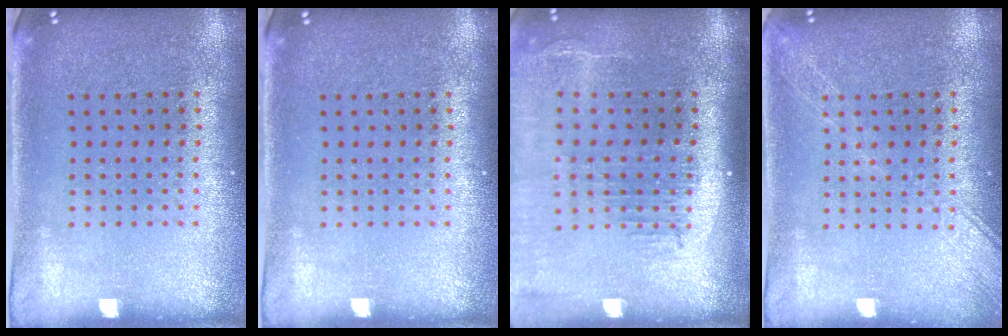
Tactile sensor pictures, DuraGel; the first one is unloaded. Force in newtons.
{"total": 0.0}
{"total": 2.3, "press": 1.9, "slide": 1.3}
{"total": 2.6, "press": 2.6, "slide": 0.3}